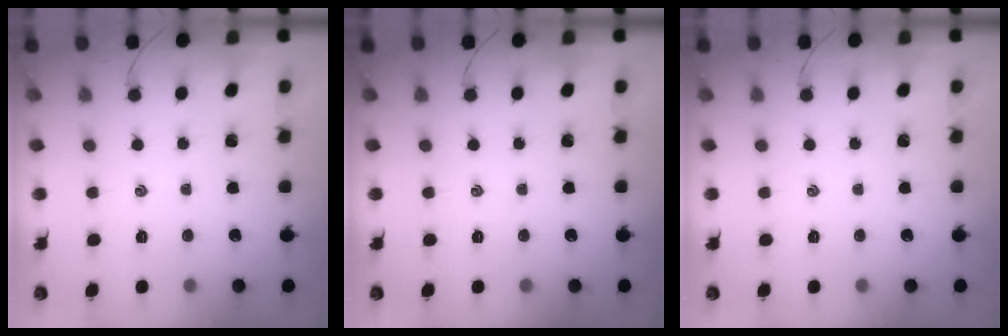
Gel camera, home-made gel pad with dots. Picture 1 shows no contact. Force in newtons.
{"total": 0.0}
{"total": 0.0}